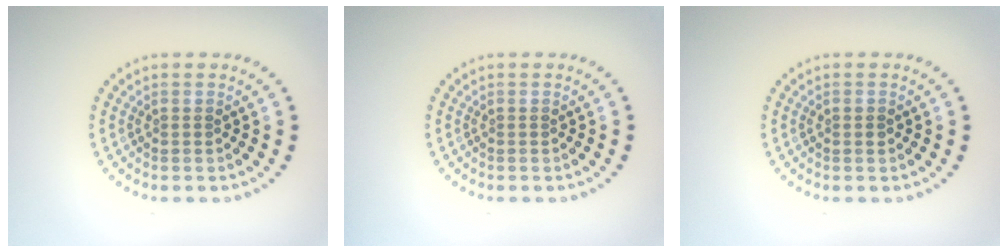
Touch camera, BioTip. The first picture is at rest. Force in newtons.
{"total": 0.0}
{"total": 0.9, "press": 0.9, "slide": 0.1}